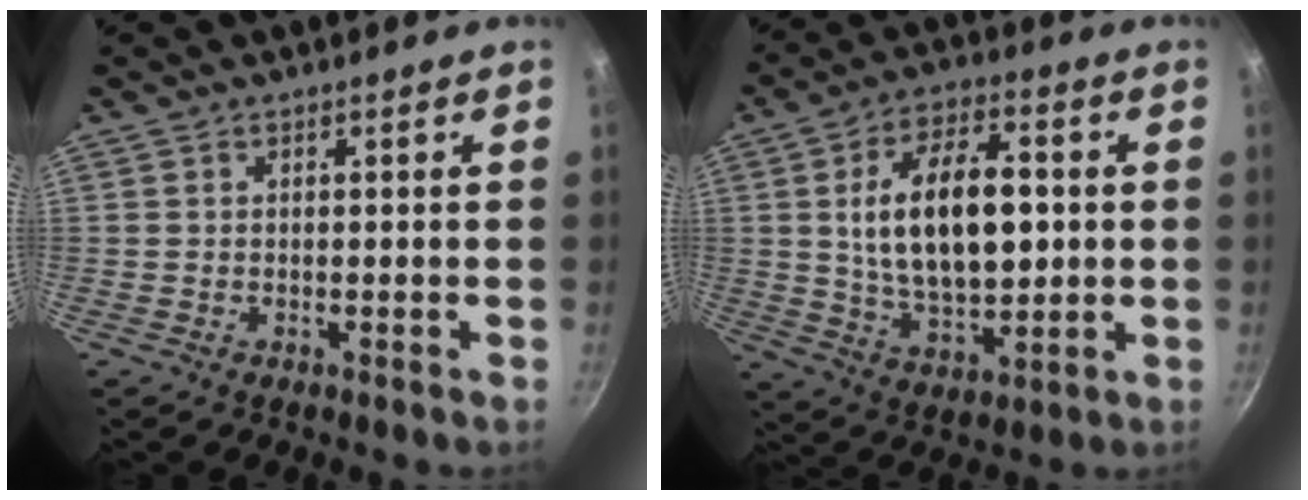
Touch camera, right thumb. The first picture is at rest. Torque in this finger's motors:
{"motor_torque": [-0.54, 1.12, 0.86, 0.82, 0.17]}